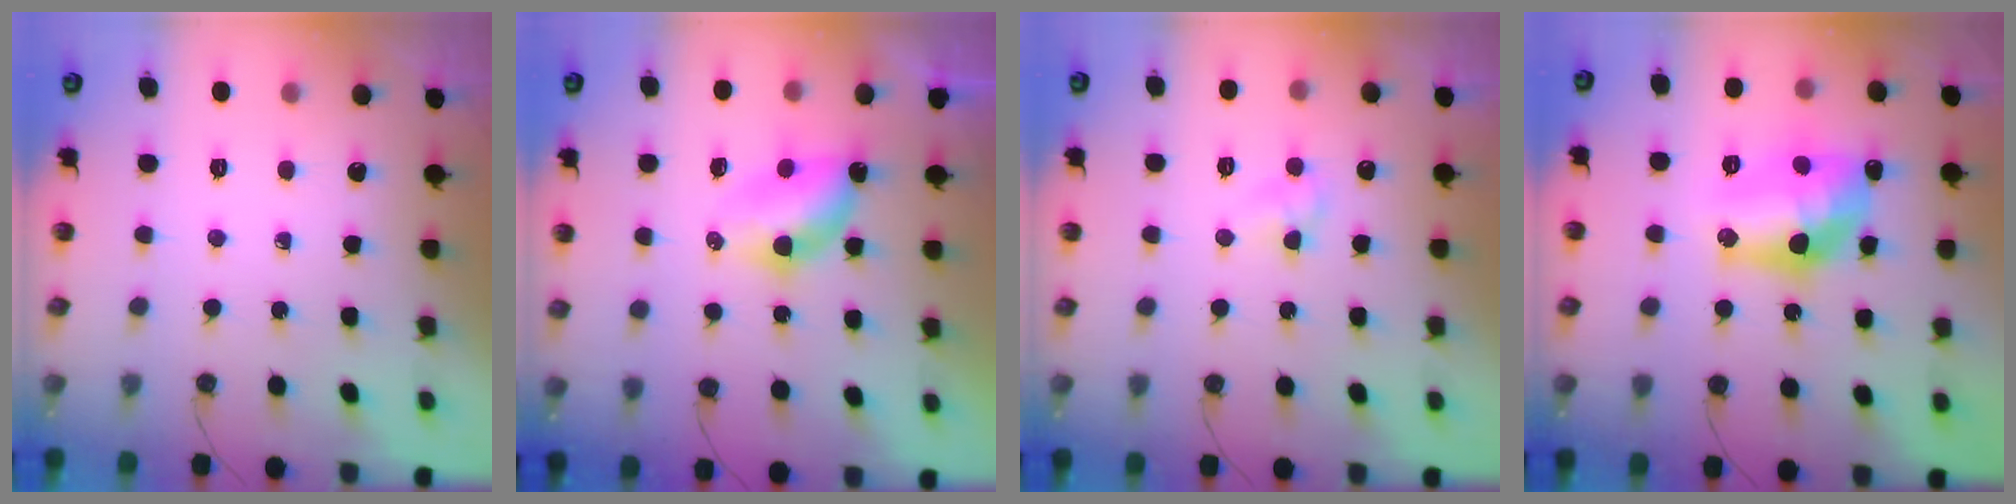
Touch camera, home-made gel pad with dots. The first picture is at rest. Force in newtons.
{"total": 5.6, "press": 5.6, "slide": 0.6}
{"total": 3.9, "press": 3.8, "slide": 0.4}
{"total": 13.9, "press": 13.9, "slide": 0.9}